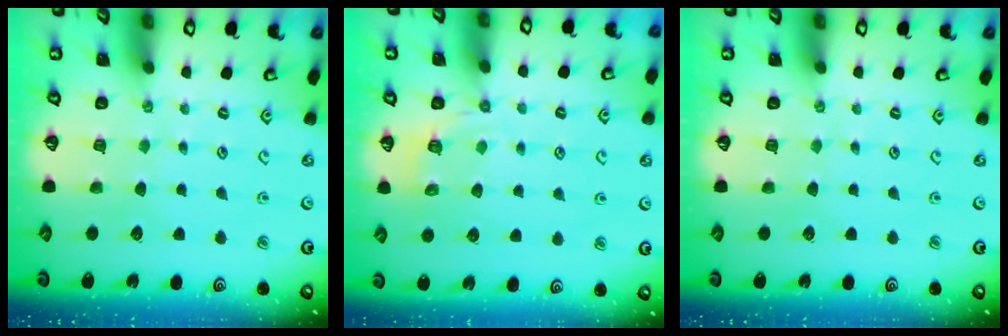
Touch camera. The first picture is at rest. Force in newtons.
{"total": 4.2, "press": 3.5, "slide": 2.3}
{"total": 0.0}